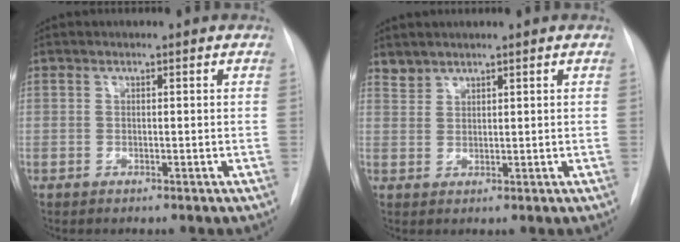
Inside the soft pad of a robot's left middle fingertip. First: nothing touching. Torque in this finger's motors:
{"motor_torque": [0.00, 0.01, 0.03, 0.00]}